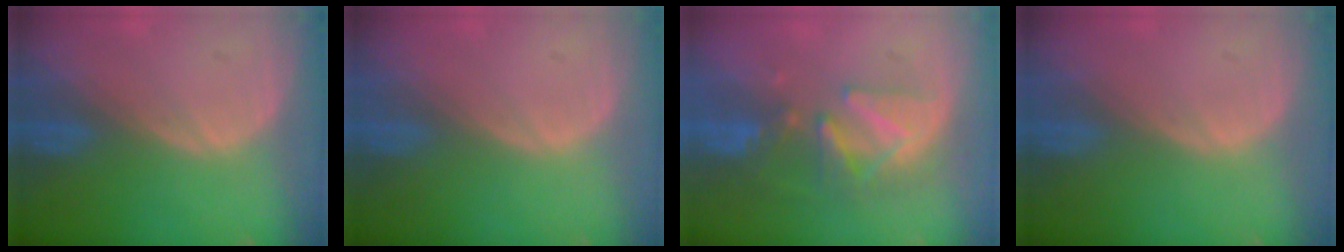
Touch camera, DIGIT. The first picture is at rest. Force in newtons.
{"total": 0.0}
{"total": 8.4, "press": 7.8, "slide": 3.2}
{"total": 0.0}